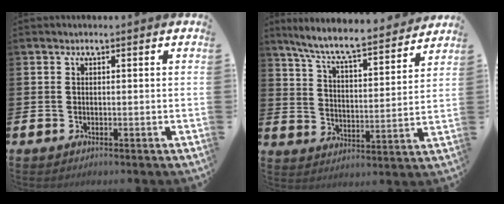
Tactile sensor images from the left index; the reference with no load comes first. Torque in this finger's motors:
{"motor_torque": [1.05, -1.09, 0.35, 0.21]}